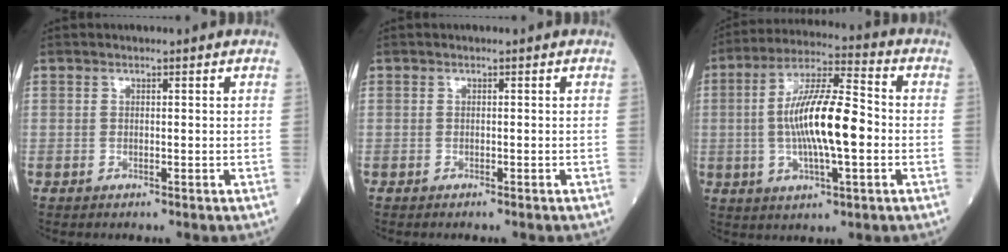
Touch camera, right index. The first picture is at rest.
{"total": 0.5, "force": [-0.5, 0.0, 0.2], "torque": [-0.003, 0.000, -0.009]}
{"total": 13.6, "force": [-1.2, 2.8, 13.2], "torque": [-0.248, 0.011, -0.022]}